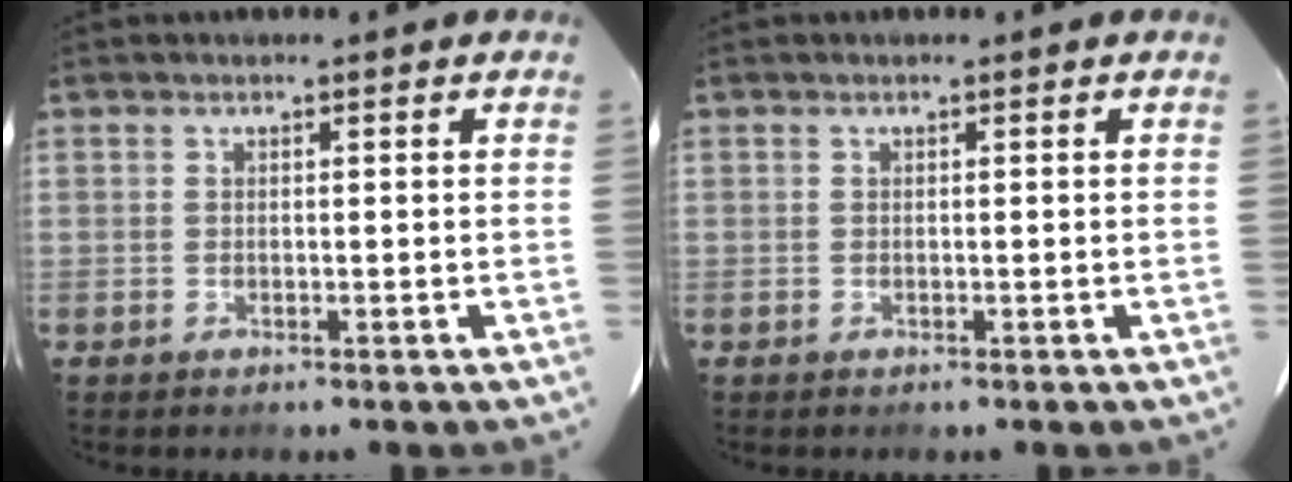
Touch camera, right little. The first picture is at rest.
{"total": 0.0}